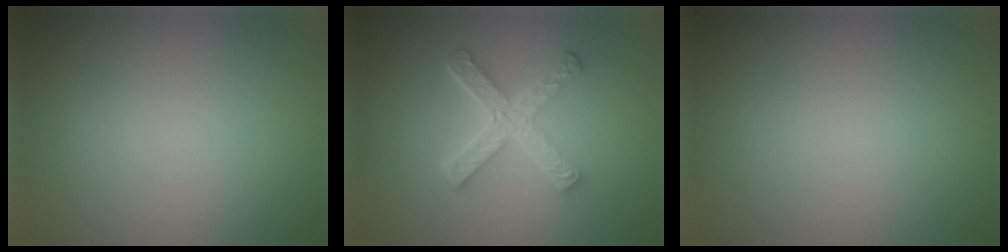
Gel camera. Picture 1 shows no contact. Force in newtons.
{"total": 5.2, "press": 3.9, "slide": 3.5}
{"total": 0.0}